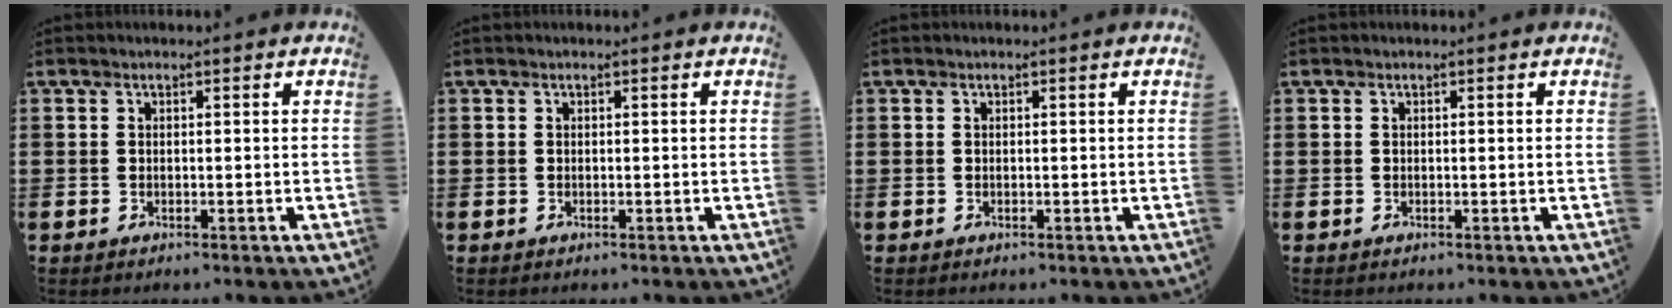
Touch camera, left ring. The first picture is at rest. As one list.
[{"total": 0.0}, {"total": 0.0}, {"total": 0.0}]